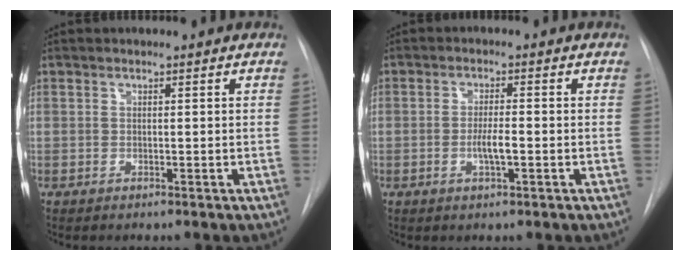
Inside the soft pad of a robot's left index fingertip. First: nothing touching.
{"total": 3.2, "force": [-1.0, 0.4, 3.0], "torque": [-0.057, -0.003, -0.018]}